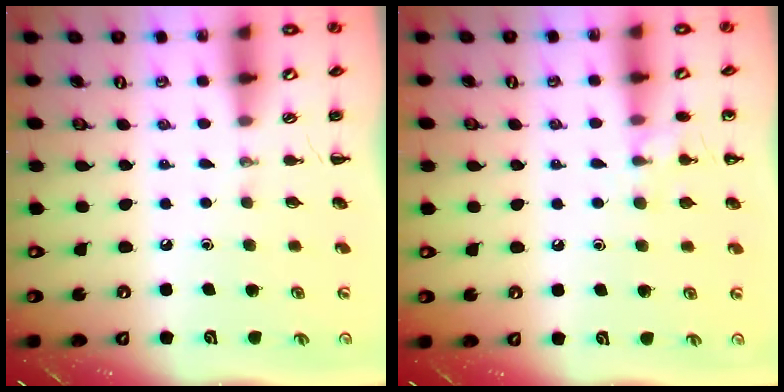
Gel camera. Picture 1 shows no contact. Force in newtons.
{"total": 8.7, "press": 8.5, "slide": 1.8}